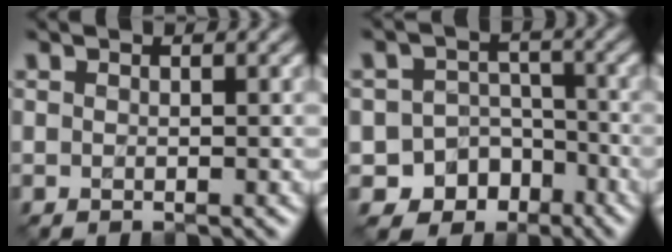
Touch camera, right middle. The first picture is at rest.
{"total": 7.4, "force": [-5.0, 5.2, 1.3], "torque": [0.003, -0.011, -0.070]}